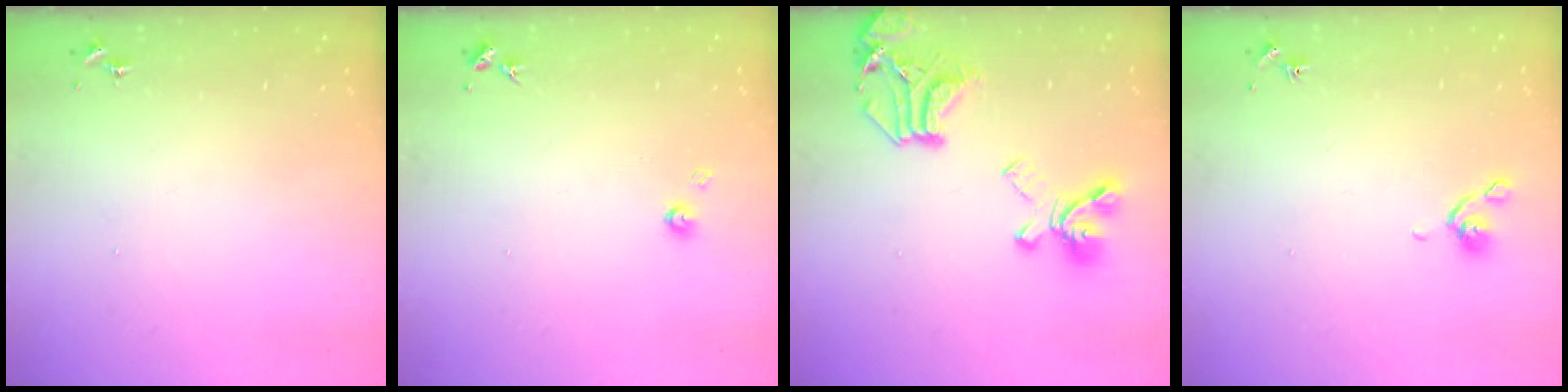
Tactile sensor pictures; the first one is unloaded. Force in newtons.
{"total": 4.3, "press": 4.3, "slide": 0.3}
{"total": 21.7, "press": 21.6, "slide": 2.0}
{"total": 4.8, "press": 4.6, "slide": 1.0}